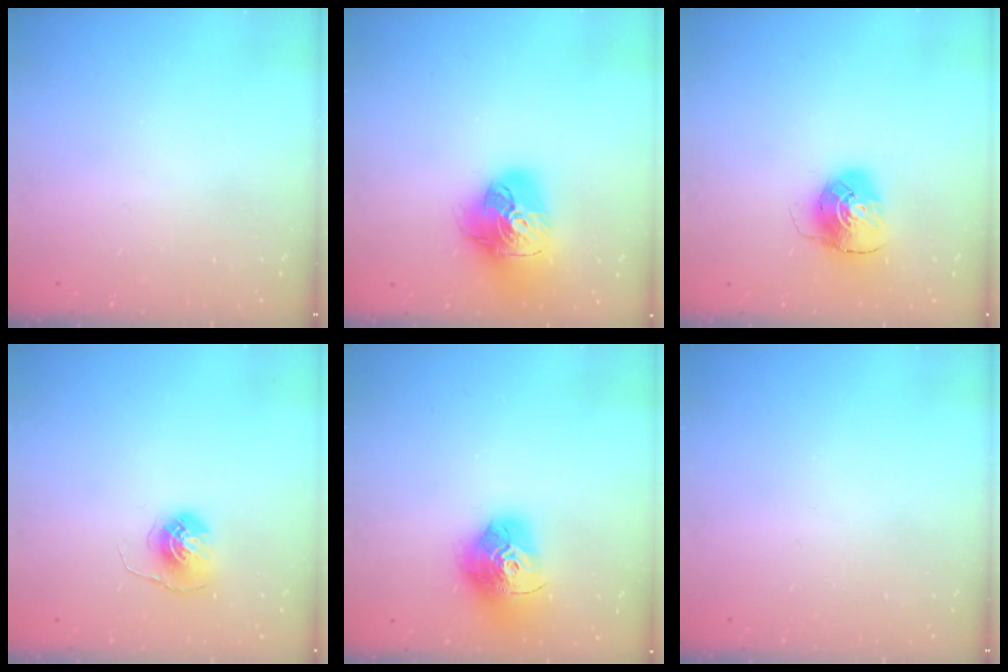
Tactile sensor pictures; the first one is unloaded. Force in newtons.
{"total": 20.5, "press": 20.4, "slide": 2.4}
{"total": 10.3, "press": 10.3, "slide": 0.4}
{"total": 6.0, "press": 6.0, "slide": 0.3}
{"total": 17.6, "press": 17.5, "slide": 1.9}
{"total": 0.0}